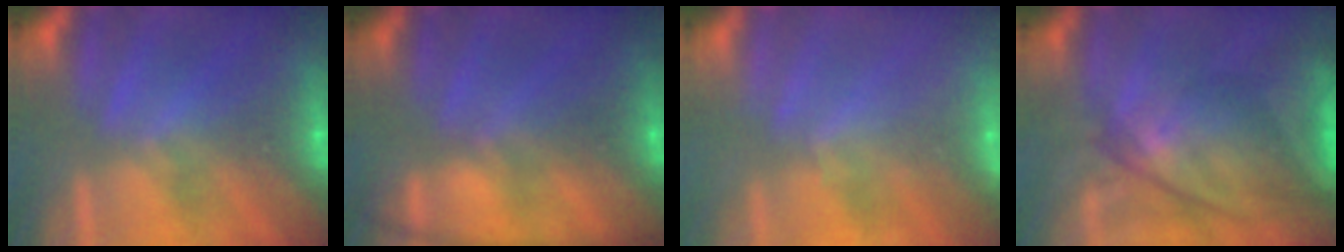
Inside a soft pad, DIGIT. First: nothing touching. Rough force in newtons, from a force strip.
{"total": 7.8}
{"total": 2.2}
{"total": 8.8}